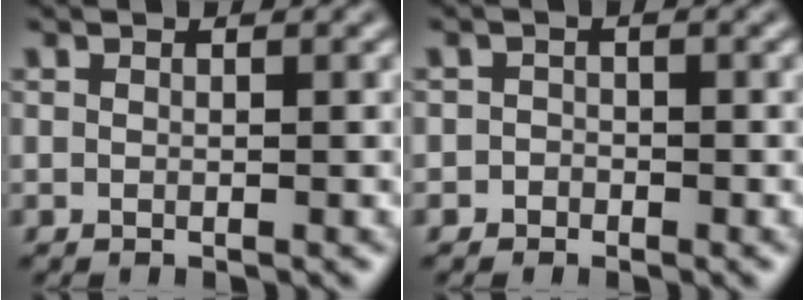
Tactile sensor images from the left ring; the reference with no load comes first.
{"total": 1.1, "force": [-0.6, 1.0, 0.0], "torque": [0.016, 0.002, -0.014]}